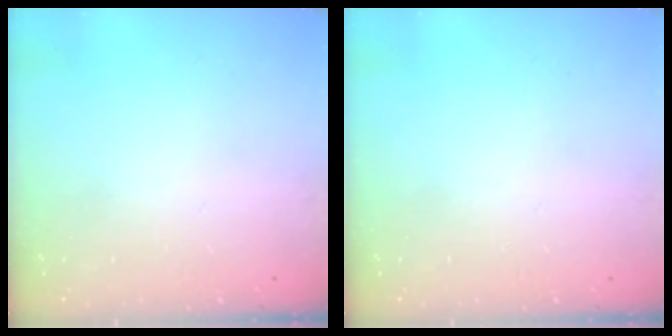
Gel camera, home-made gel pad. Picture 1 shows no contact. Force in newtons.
{"total": 0.0}